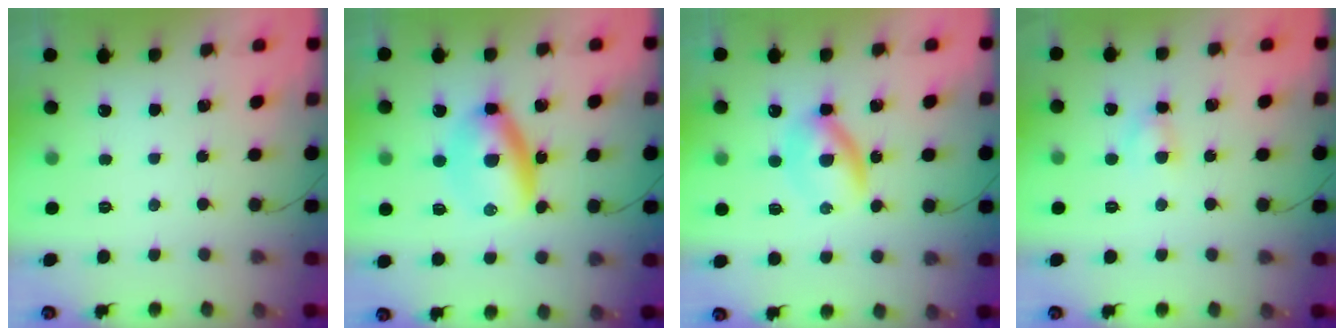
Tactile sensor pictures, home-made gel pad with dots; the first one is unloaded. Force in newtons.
{"total": 7.5, "press": 7.2, "slide": 2.1}
{"total": 5.1, "press": 5.1, "slide": 0.4}
{"total": 3.0, "press": 2.8, "slide": 0.9}